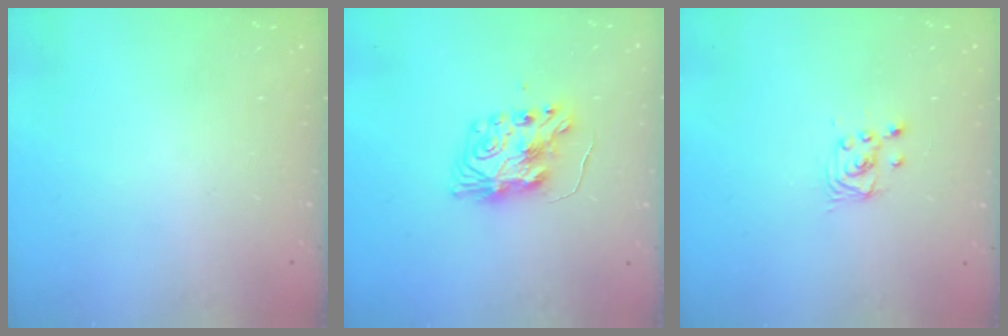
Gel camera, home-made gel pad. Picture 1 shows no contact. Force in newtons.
{"total": 9.0, "press": 9.0, "slide": 0.9}
{"total": 2.5, "press": 2.5, "slide": 0.2}